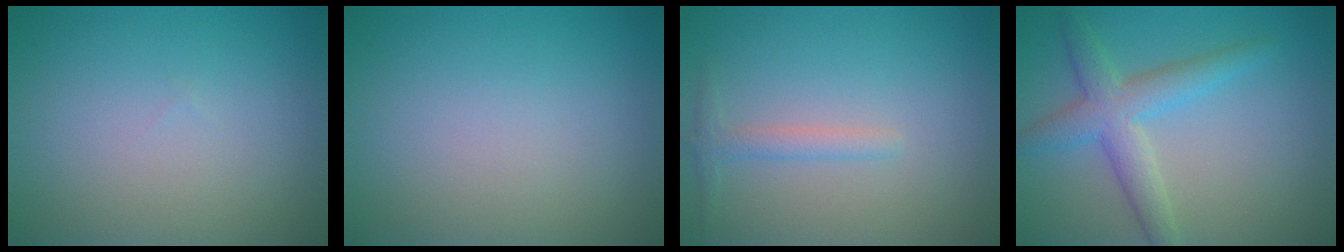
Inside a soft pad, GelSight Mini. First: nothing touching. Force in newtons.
{"total": 0.0}
{"total": 1.5, "press": 1.5, "slide": 0.0}
{"total": 4.2, "press": 4.2, "slide": 0.1}